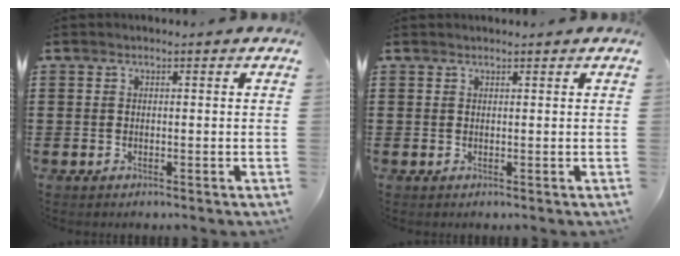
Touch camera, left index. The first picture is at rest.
{"total": 0.6, "force": [0.6, 0.1, 0.1], "torque": [-0.004, -0.001, 0.011]}